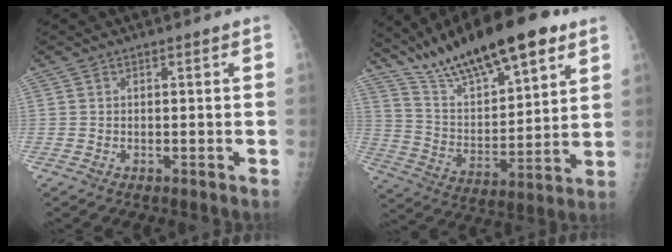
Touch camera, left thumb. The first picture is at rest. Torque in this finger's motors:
{"motor_torque": [0.65, 0.70, 1.50, -1.26, 0.26]}